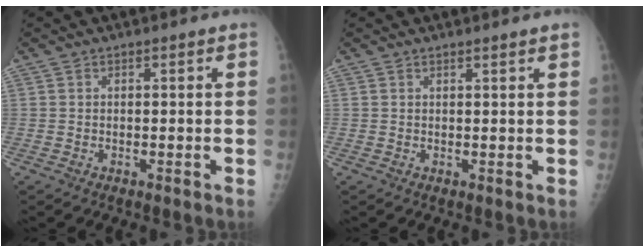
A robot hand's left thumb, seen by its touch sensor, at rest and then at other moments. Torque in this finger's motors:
{"motor_torque": [-0.19, 0.08, -0.19, -0.17, 0.03]}